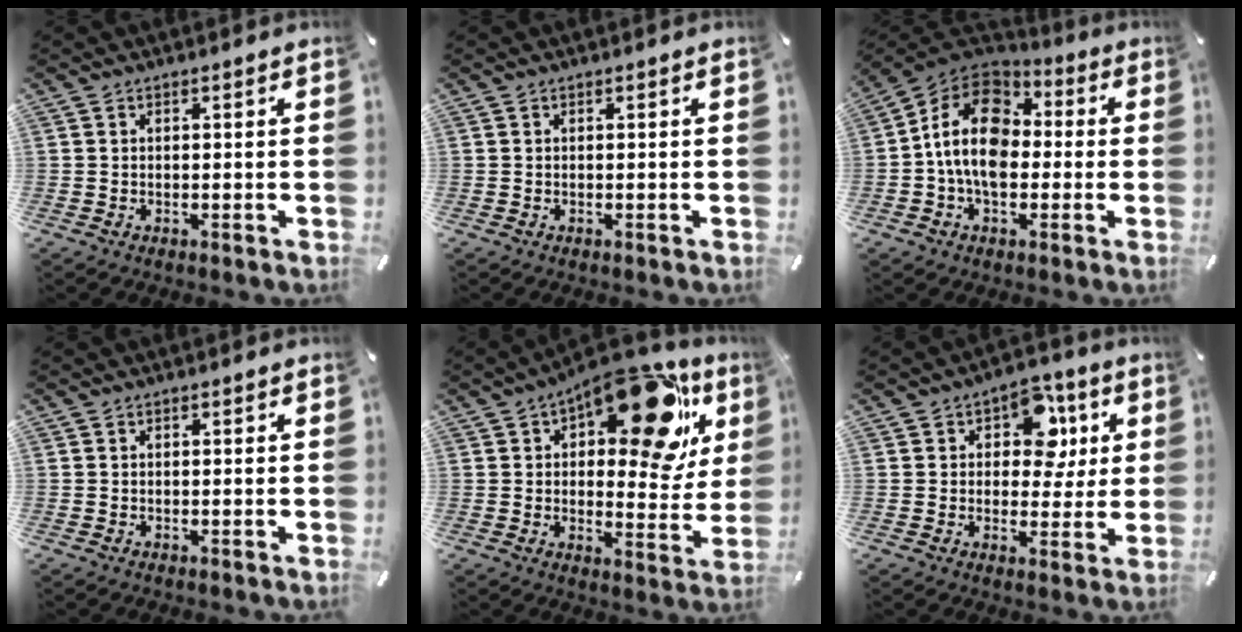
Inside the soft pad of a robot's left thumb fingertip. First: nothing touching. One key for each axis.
{"total": 0.0}
{"total": 15.1, "fx": -0.7, "fy": 10.8, "fz": 10.5, "tx": -0.213, "ty": 0.018, "tz": -0.018}
{"total": 0.0}
{"total": 23.0, "fx": 12.5, "fy": 10.2, "fz": 16.4, "tx": -0.213, "ty": -0.077, "tz": 0.200}
{"total": 11.2, "fx": 3.6, "fy": 8.2, "fz": 6.8, "tx": -0.078, "ty": -0.007, "tz": 0.060}